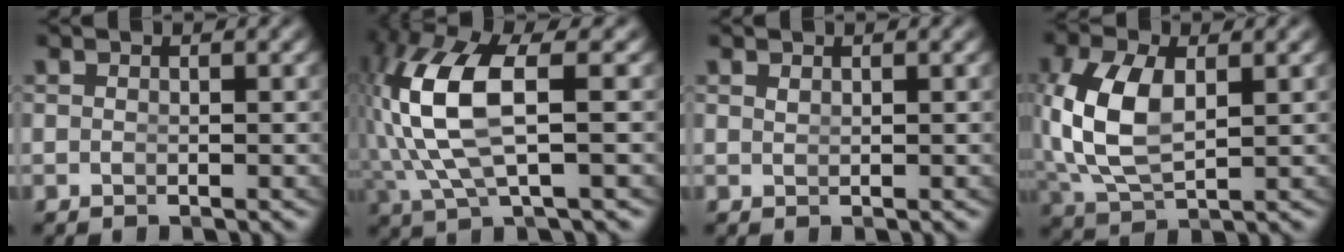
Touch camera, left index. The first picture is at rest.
{"total": 7.9, "force": [0.7, 3.1, 7.3], "torque": [-0.172, -0.011, 0.030]}
{"total": 0.5, "force": [0.3, -0.4, 0.0], "torque": [0.002, -0.009, 0.014]}
{"total": 6.6, "force": [0.6, 4.0, 5.3], "torque": [-0.137, -0.022, 0.033]}